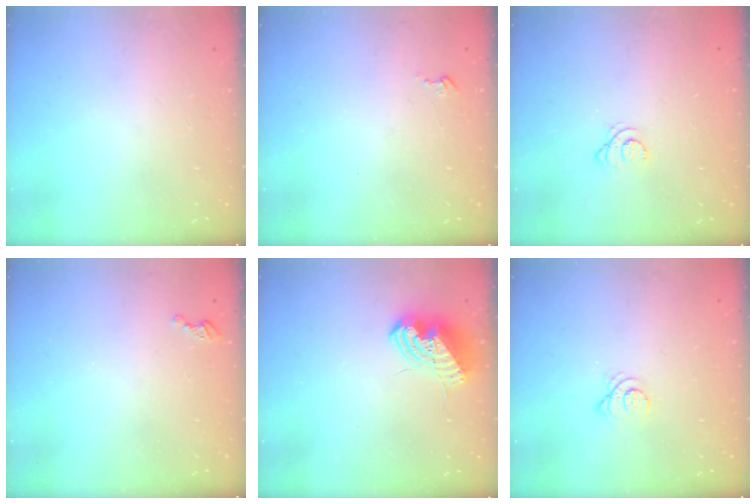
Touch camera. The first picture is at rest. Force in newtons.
{"total": 2.5, "press": 2.5, "slide": 0.3}
{"total": 2.1, "press": 2.1, "slide": 0.3}
{"total": 2.8, "press": 2.8, "slide": 0.4}
{"total": 10.1, "press": 10.1, "slide": 1.3}
{"total": 3.3, "press": 3.3, "slide": 0.4}